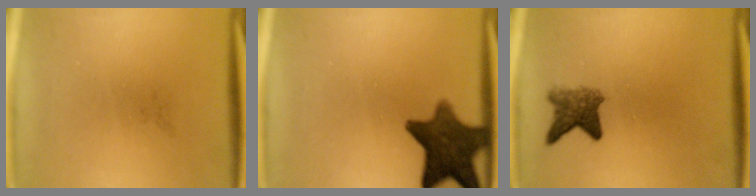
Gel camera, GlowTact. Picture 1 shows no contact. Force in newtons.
{"total": 11.2}
{"total": 3.9}